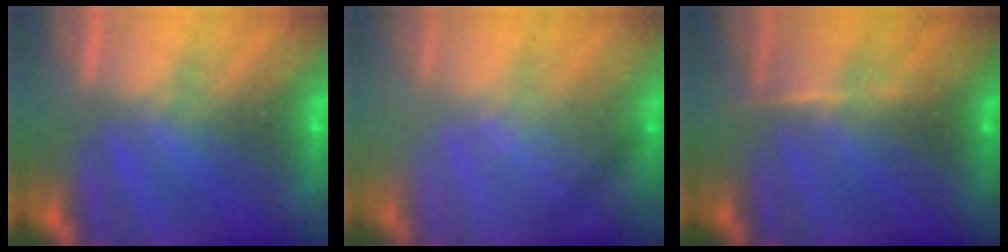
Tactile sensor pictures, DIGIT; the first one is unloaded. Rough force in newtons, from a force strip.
{"total": 2.3}
{"total": 2.8}